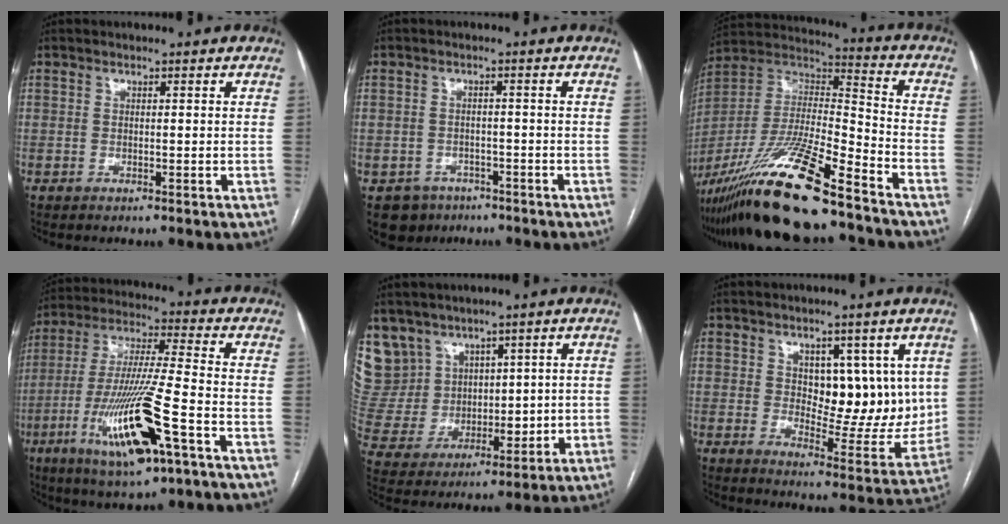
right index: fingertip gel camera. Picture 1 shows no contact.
{"total": 4.9, "force": [-3.0, 3.9, 0.2], "torque": [0.002, 0.009, -0.040]}
{"total": 23.2, "force": [-17.3, 1.7, 15.3], "torque": [-0.321, -0.038, -0.320]}
{"total": 17.7, "force": [-7.6, 1.5, 15.9], "torque": [-0.336, -0.029, -0.133]}
{"total": 12.1, "force": [7.8, 9.0, 1.8], "torque": [-0.061, 0.048, 0.181]}
{"total": 11.7, "force": [3.3, 5.9, 9.6], "torque": [-0.114, -0.003, 0.062]}